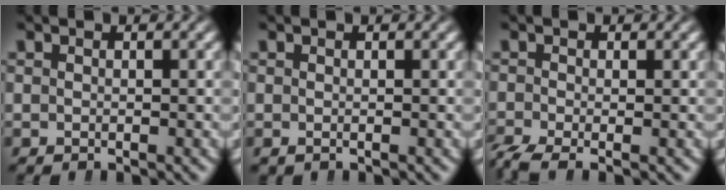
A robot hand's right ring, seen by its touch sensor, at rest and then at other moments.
{"total": 0.6, "force": [-0.1, 0.5, 0.2], "torque": [-0.009, 0.000, -0.003]}
{"total": 3.1, "force": [-1.9, 1.7, 1.7], "torque": [-0.042, -0.018, -0.025]}